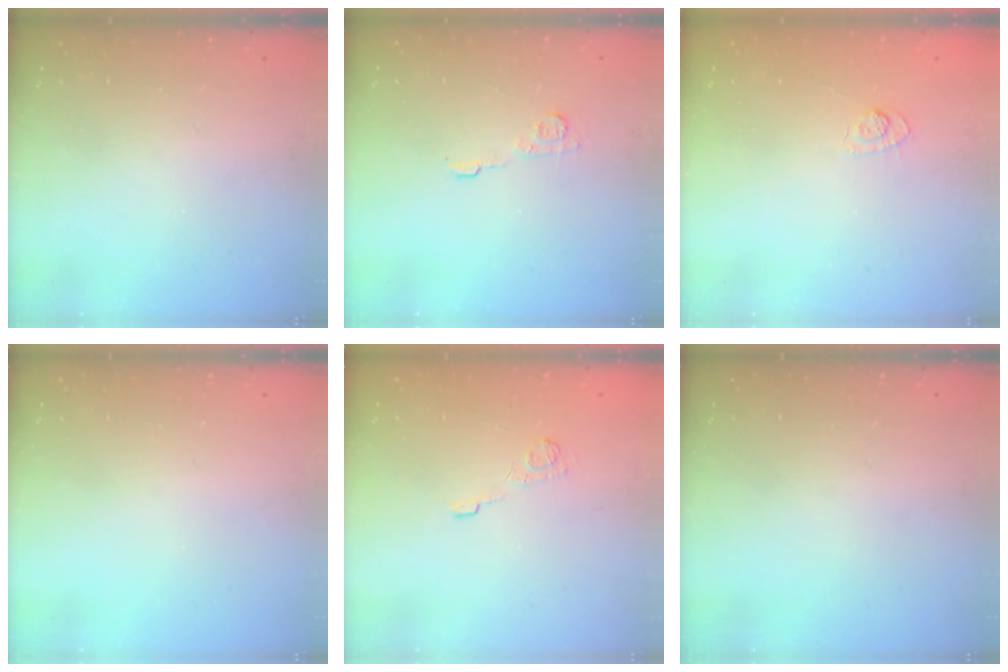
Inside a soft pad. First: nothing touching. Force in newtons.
{"total": 6.2, "press": 6.2, "slide": 0.5}
{"total": 3.5, "press": 3.1, "slide": 1.6}
{"total": 0.0}
{"total": 8.5, "press": 8.4, "slide": 1.5}
{"total": 0.0}